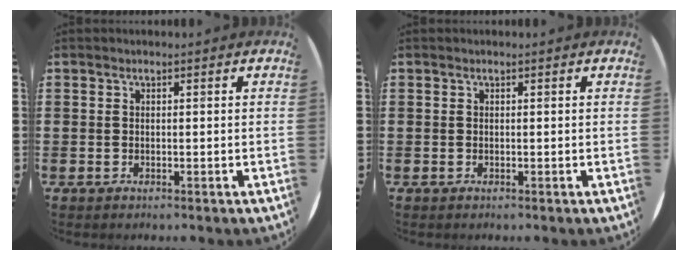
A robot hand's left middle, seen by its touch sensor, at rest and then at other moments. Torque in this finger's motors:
{"motor_torque": [0.00, 0.00, 0.00, 0.00]}